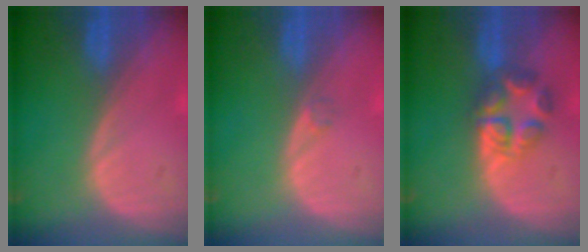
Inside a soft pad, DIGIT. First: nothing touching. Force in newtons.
{"total": 0.8, "press": 0.8, "slide": 0.1}
{"total": 5.6, "press": 5.6, "slide": 0.4}